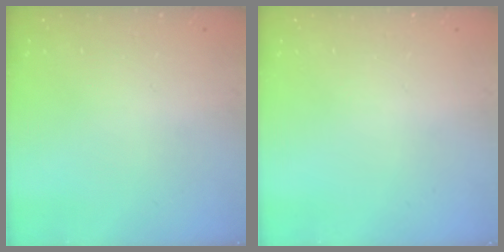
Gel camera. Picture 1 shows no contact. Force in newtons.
{"total": 0.0}